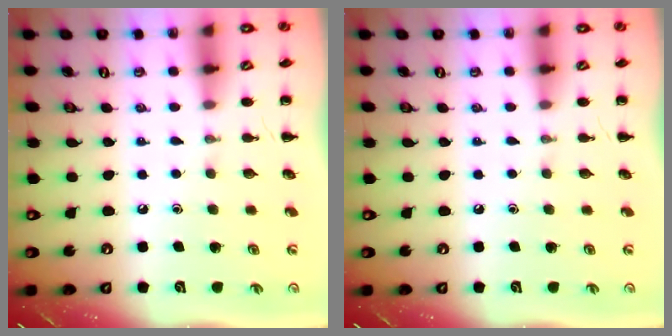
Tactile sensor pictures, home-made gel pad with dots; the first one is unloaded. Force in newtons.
{"total": 0.0}